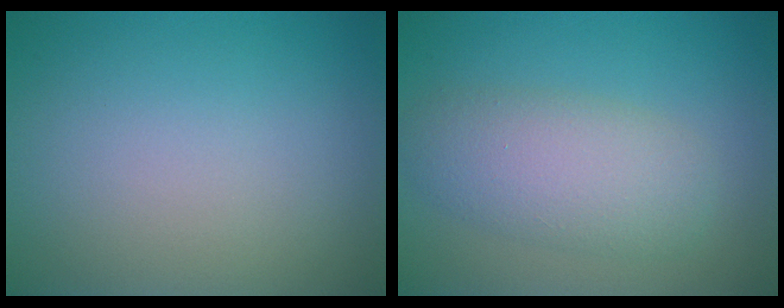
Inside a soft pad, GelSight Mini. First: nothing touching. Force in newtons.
{"total": 4.9, "press": 4.9, "slide": 0.1}